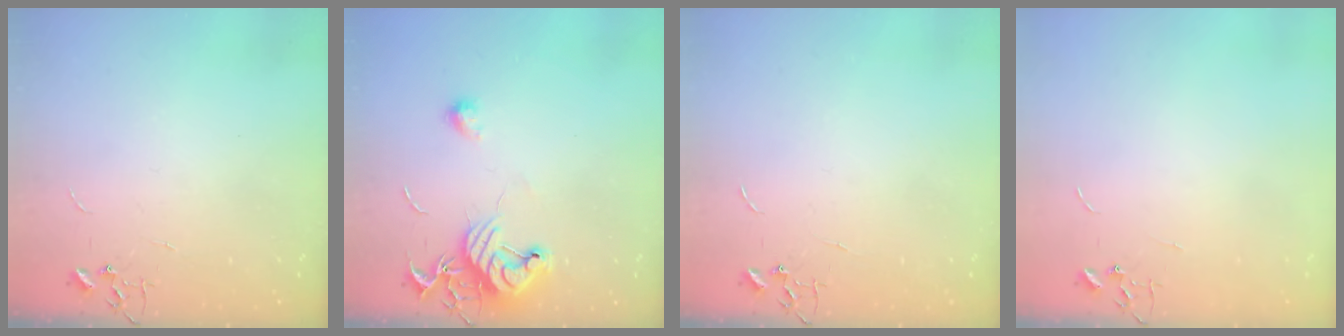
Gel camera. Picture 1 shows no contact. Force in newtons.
{"total": 12.1, "press": 12.1, "slide": 0.4}
{"total": 0.0}
{"total": 0.0}